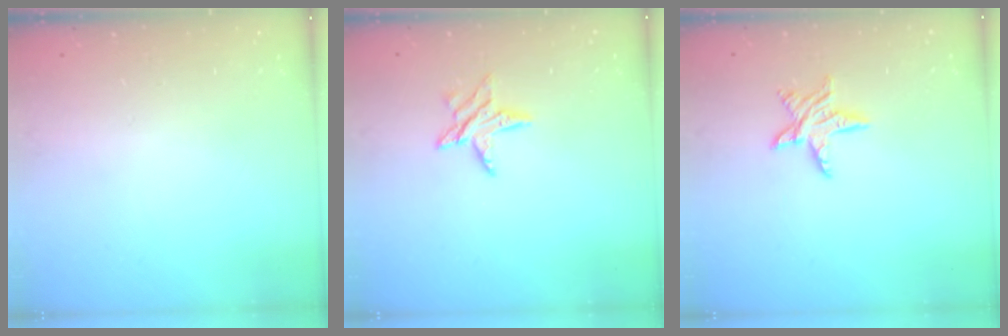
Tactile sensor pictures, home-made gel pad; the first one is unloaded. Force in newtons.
{"total": 7.0, "press": 7.0, "slide": 0.4}
{"total": 8.0, "press": 8.0, "slide": 0.5}